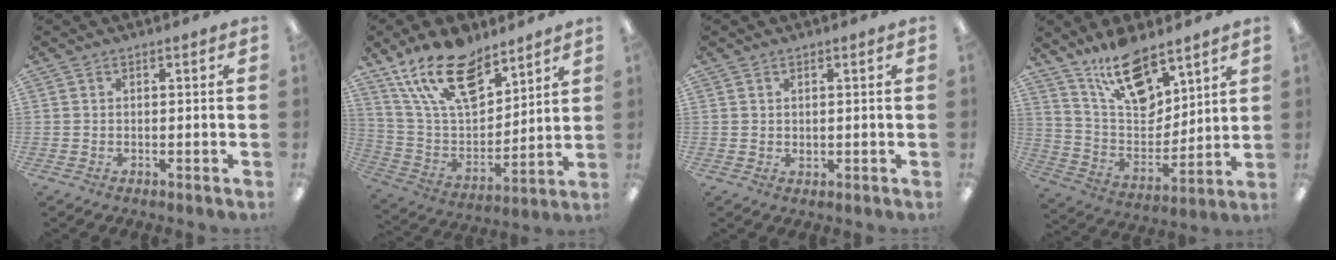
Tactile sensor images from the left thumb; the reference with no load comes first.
{"total": 19.7, "force": [13.5, 9.2, 11.1], "torque": [-0.211, -0.064, 0.243]}
{"total": 1.0, "force": [0.8, 0.5, 0.5], "torque": [-0.011, 0.001, 0.014]}
{"total": 16.9, "force": [12.1, 7.6, 9.1], "torque": [-0.156, -0.070, 0.214]}